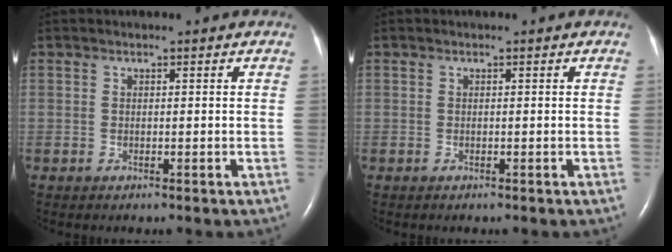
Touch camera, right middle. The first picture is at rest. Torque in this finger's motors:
{"motor_torque": [-0.14, -0.02, 0.02, -0.01]}